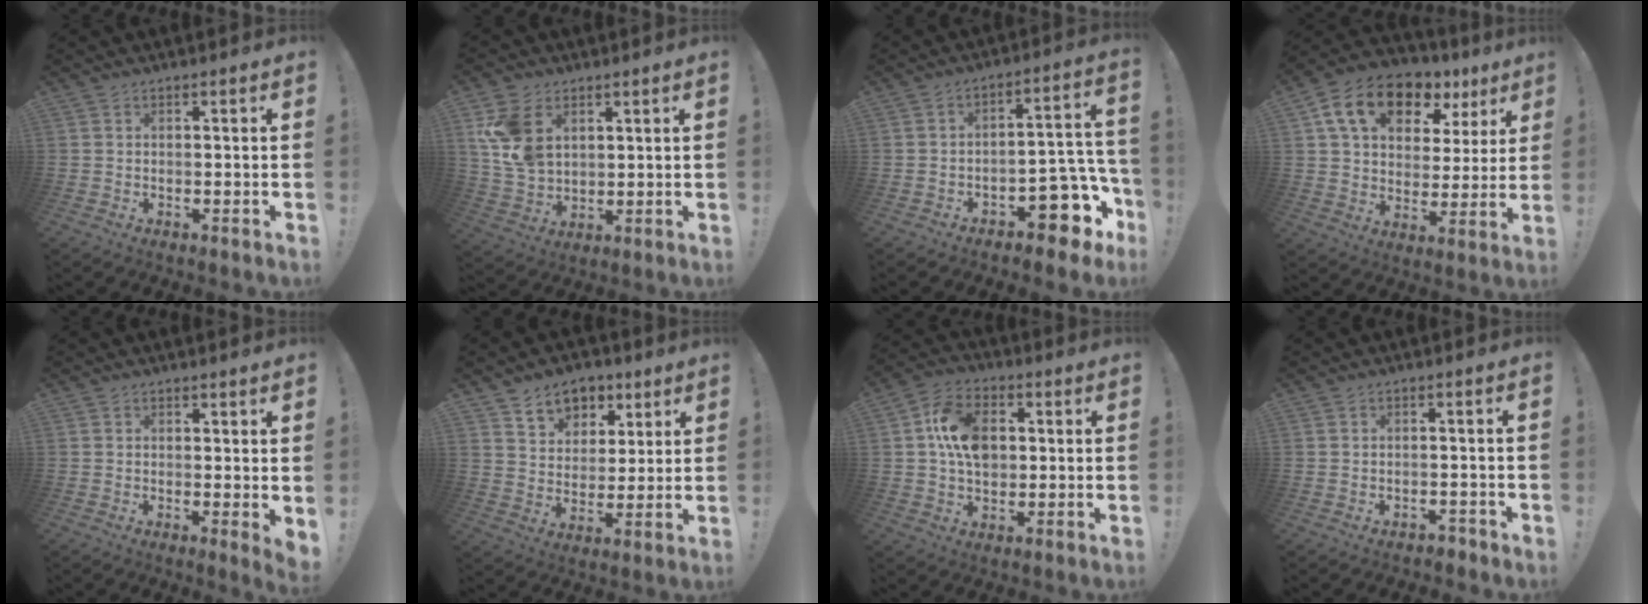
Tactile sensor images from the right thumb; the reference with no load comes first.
{"total": 12.7, "force": [4.9, 9.0, 7.5], "torque": [-0.140, -0.017, 0.098]}
{"total": 12.8, "force": [-7.2, 6.2, 8.5], "torque": [-0.068, 0.037, -0.113]}
{"total": 16.6, "force": [9.2, 10.4, 9.2], "torque": [-0.149, -0.043, 0.166]}
{"total": 2.3, "force": [1.3, 0.9, 1.6], "torque": [-0.010, -0.006, 0.022]}
{"total": 9.6, "force": [6.1, 7.0, 2.5], "torque": [-0.033, -0.041, 0.119]}
{"total": 13.0, "force": [1.6, 9.3, 8.9], "torque": [-0.145, 0.013, 0.032]}
{"total": 1.6, "force": [-1.2, 0.8, 0.8], "torque": [-0.015, 0.005, -0.020]}